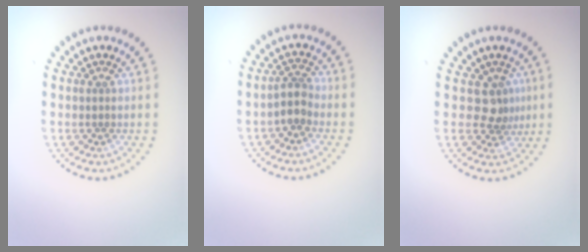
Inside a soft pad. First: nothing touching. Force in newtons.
{"total": 1.9, "press": 1.6, "slide": 1.0}
{"total": 2.4, "press": 1.7, "slide": 1.6}